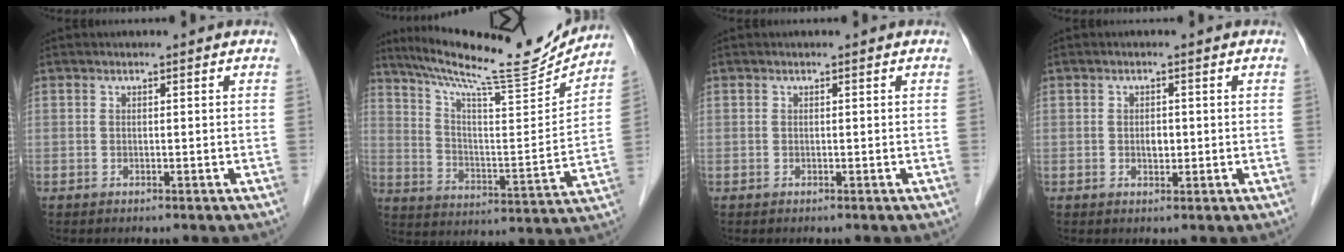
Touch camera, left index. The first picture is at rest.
{"total": 19.9, "force": [18.1, 1.0, 8.3], "torque": [-0.145, -0.038, 0.271]}
{"total": 0.0}
{"total": 1.6, "force": [-0.5, 1.0, 1.2], "torque": [-0.020, -0.003, -0.008]}